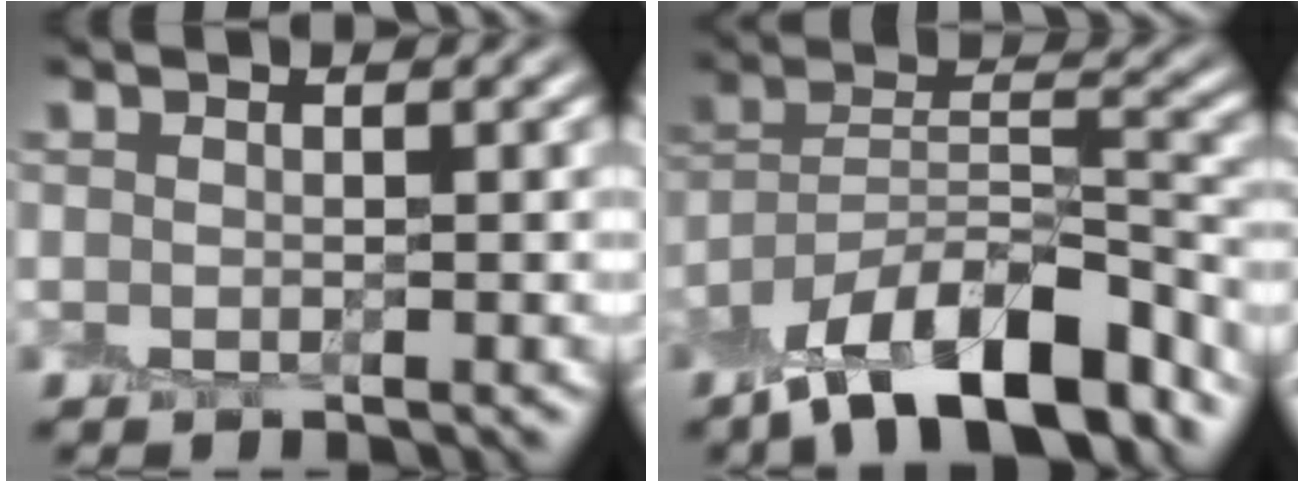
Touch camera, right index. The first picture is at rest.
{"total": 12.0, "force": [-8.7, 4.0, 7.3], "torque": [-0.109, 0.019, -0.164]}